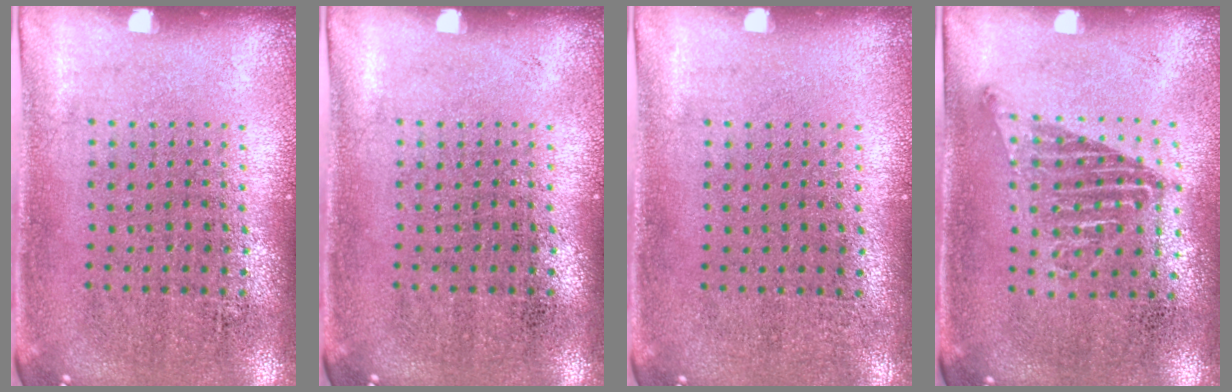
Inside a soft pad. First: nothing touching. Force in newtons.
{"total": 0.0}
{"total": 0.0}
{"total": 1.2, "press": 1.0, "slide": 0.7}